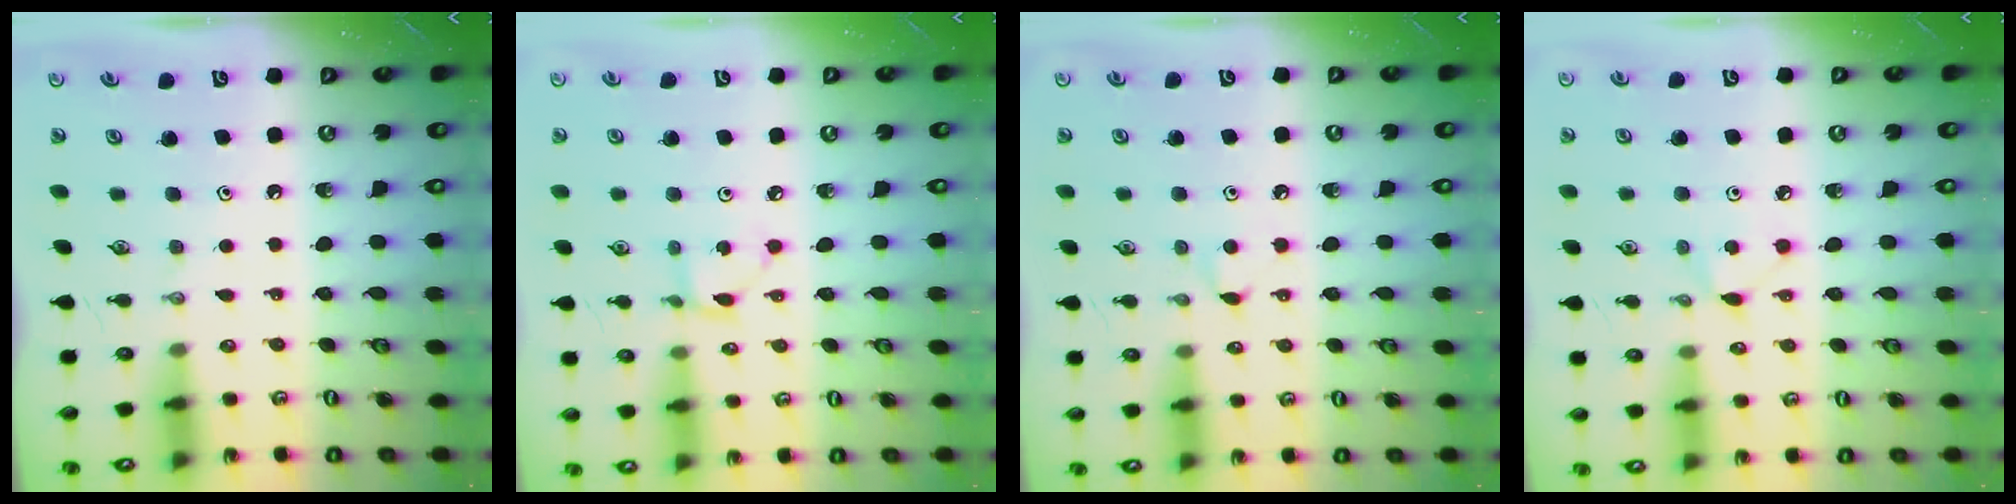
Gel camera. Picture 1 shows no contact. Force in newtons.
{"total": 2.0, "press": 2.0, "slide": 0.1}
{"total": 4.1, "press": 4.1, "slide": 0.5}
{"total": 4.8, "press": 4.7, "slide": 0.7}